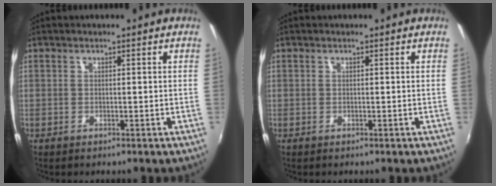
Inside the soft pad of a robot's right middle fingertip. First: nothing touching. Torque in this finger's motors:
{"motor_torque": [0.00, 0.00, 0.00, 0.00]}